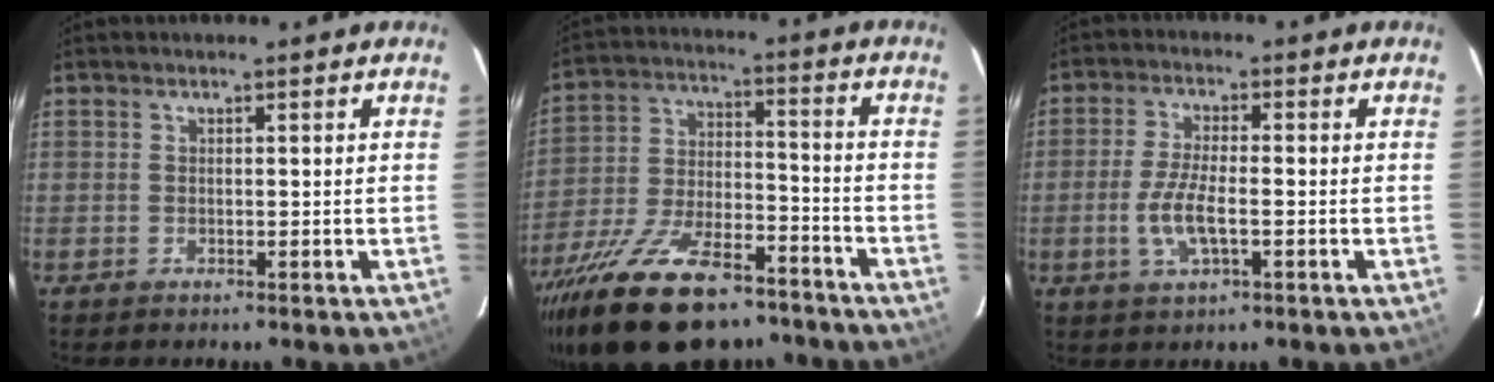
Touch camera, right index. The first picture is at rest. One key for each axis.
{"total": 24.7, "fx": -17.9, "fy": 10.1, "fz": 13.7, "tx": -0.268, "ty": -0.022, "tz": -0.277}
{"total": 7.0, "fx": -1.9, "fy": 2.3, "fz": 6.4, "tx": -0.134, "ty": -0.002, "tz": -0.038}